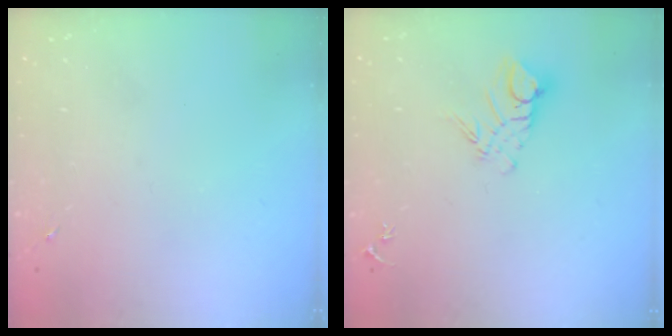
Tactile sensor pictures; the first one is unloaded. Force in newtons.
{"total": 9.1, "press": 9.1, "slide": 0.9}